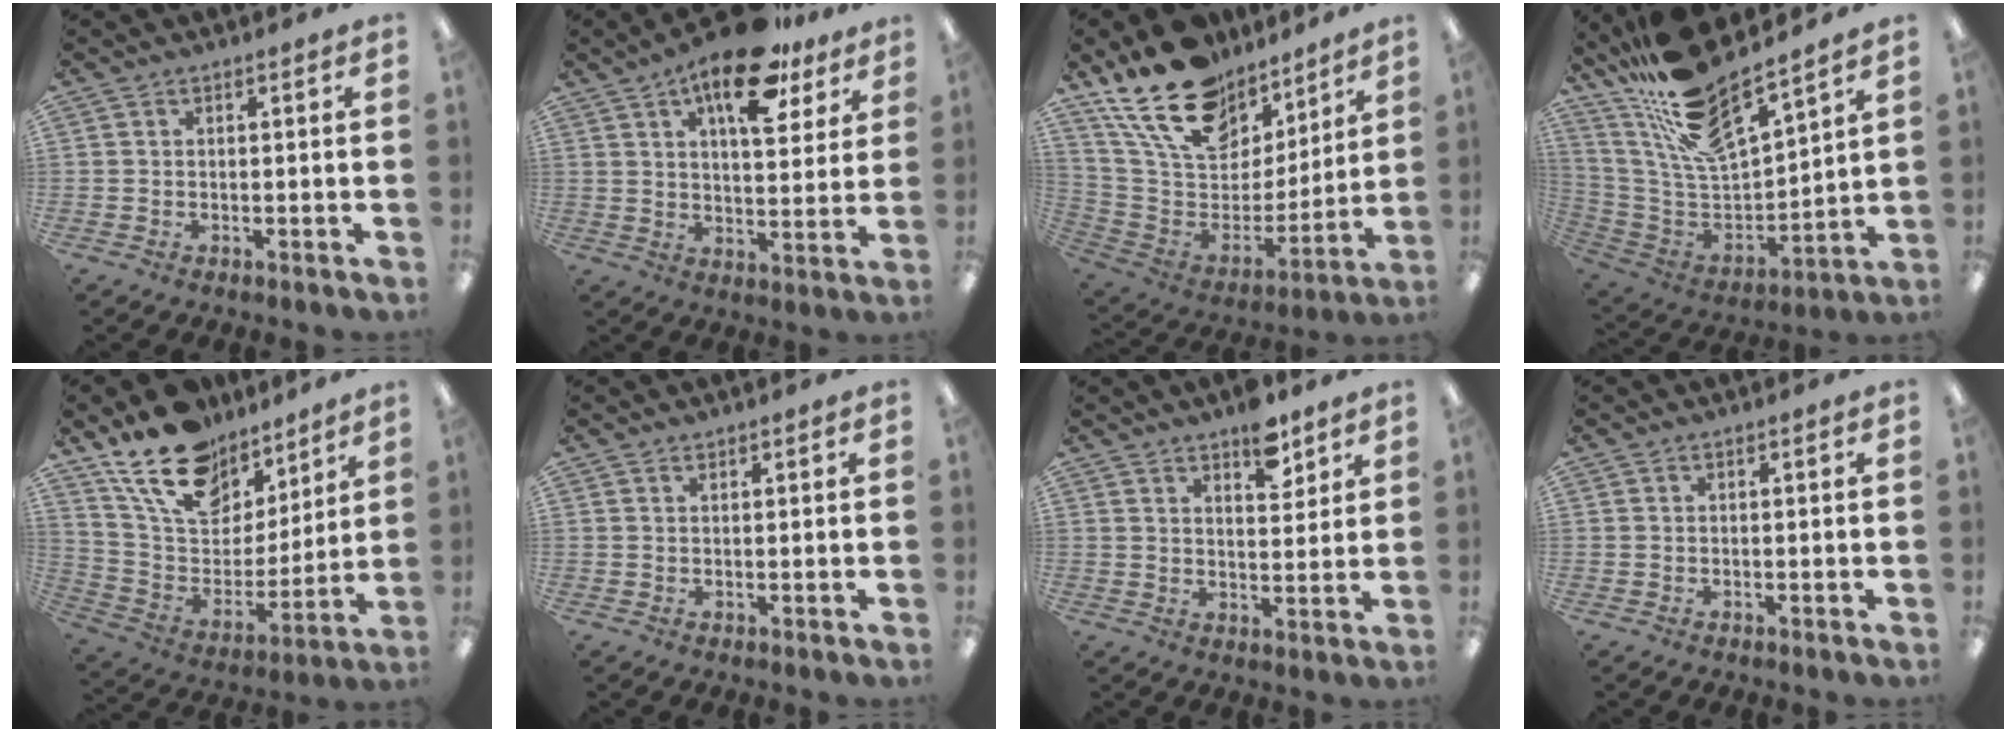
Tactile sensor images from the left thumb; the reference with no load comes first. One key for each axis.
{"total": 16.6, "fx": 10.1, "fy": 7.0, "fz": 11.1, "tx": -0.163, "ty": -0.042, "tz": 0.165}
{"total": 21.2, "fx": 15.0, "fy": 11.5, "fz": 9.7, "tx": -0.185, "ty": -0.092, "tz": 0.277}
{"total": 20.7, "fx": 17.2, "fy": 4.6, "fz": 10.5, "tx": -0.208, "ty": -0.122, "tz": 0.296}
{"total": 19.5, "fx": 14.0, "fy": 10.7, "fz": 8.3, "tx": -0.160, "ty": -0.081, "tz": 0.258}
{"total": 0.7, "fx": 0.6, "fy": 0.1, "fz": 0.1, "tx": -0.004, "ty": 0.000, "tz": 0.012}
{"total": 7.9, "fx": 5.6, "fy": 3.6, "fz": 4.3, "tx": -0.042, "ty": -0.033, "tz": 0.093}
{"total": 0.0}